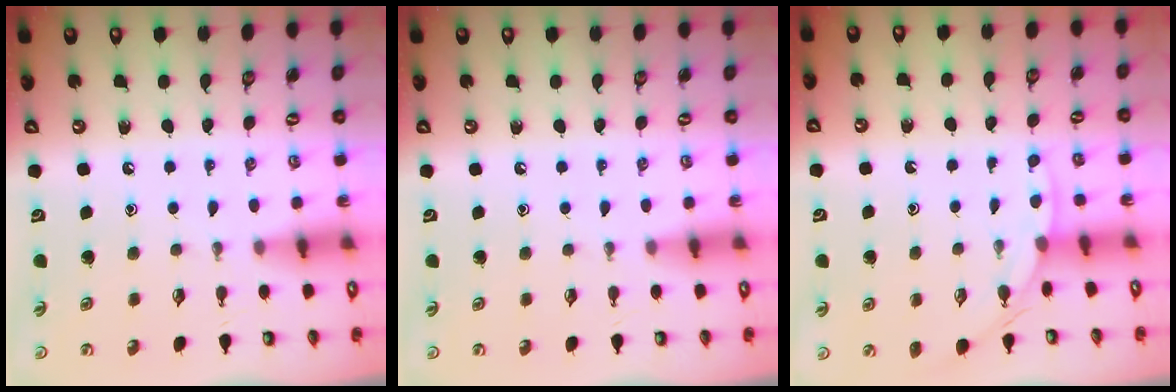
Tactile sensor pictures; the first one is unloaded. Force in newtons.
{"total": 0.0}
{"total": 2.9, "press": 2.9, "slide": 0.4}